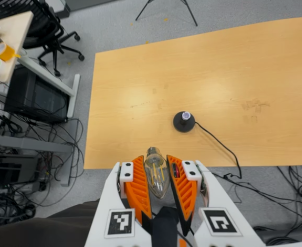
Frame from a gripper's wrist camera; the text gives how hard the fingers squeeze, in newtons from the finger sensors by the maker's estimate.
{"total": 14.8, "left": 16.9, "right": 12.8}